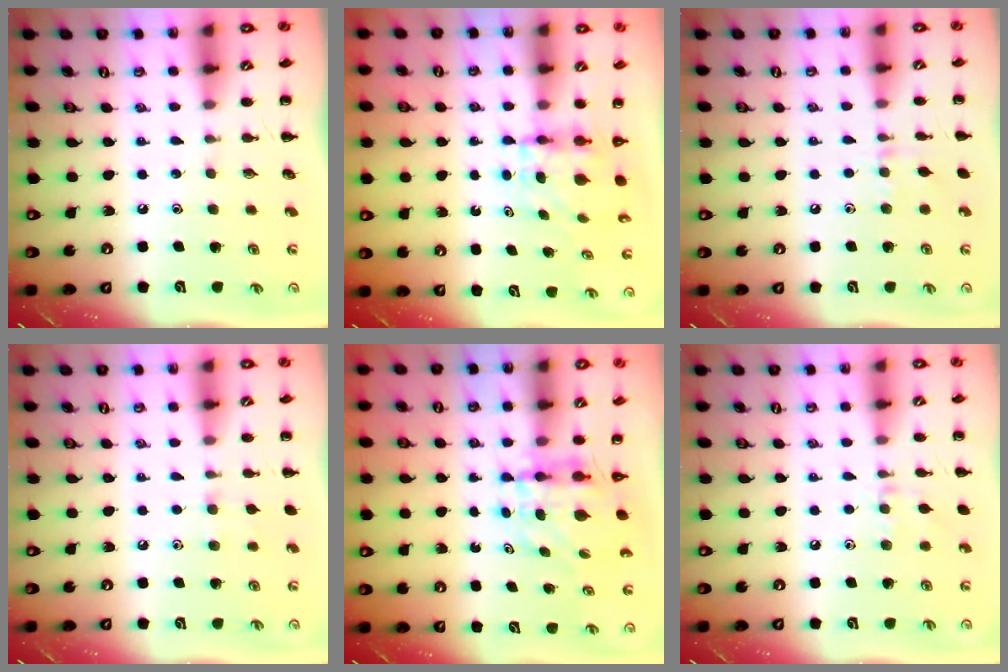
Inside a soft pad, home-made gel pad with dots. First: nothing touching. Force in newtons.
{"total": 4.1, "press": 4.1, "slide": 0.5}
{"total": 5.6, "press": 5.2, "slide": 1.9}
{"total": 5.3, "press": 5.0, "slide": 1.9}
{"total": 5.4, "press": 5.3, "slide": 0.9}
{"total": 6.6, "press": 6.2, "slide": 2.0}